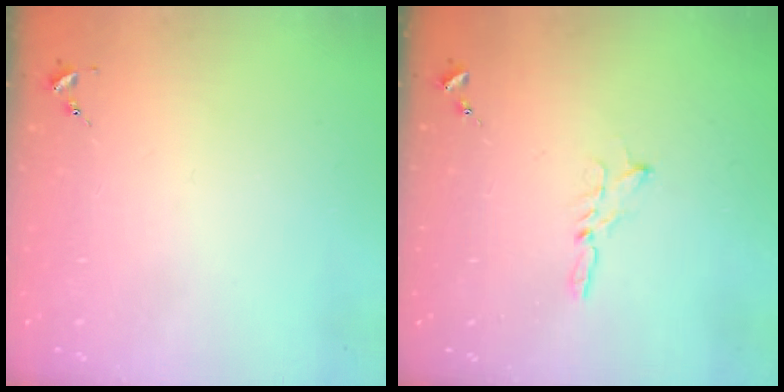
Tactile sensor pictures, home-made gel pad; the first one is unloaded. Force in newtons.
{"total": 3.5, "press": 3.5, "slide": 0.2}